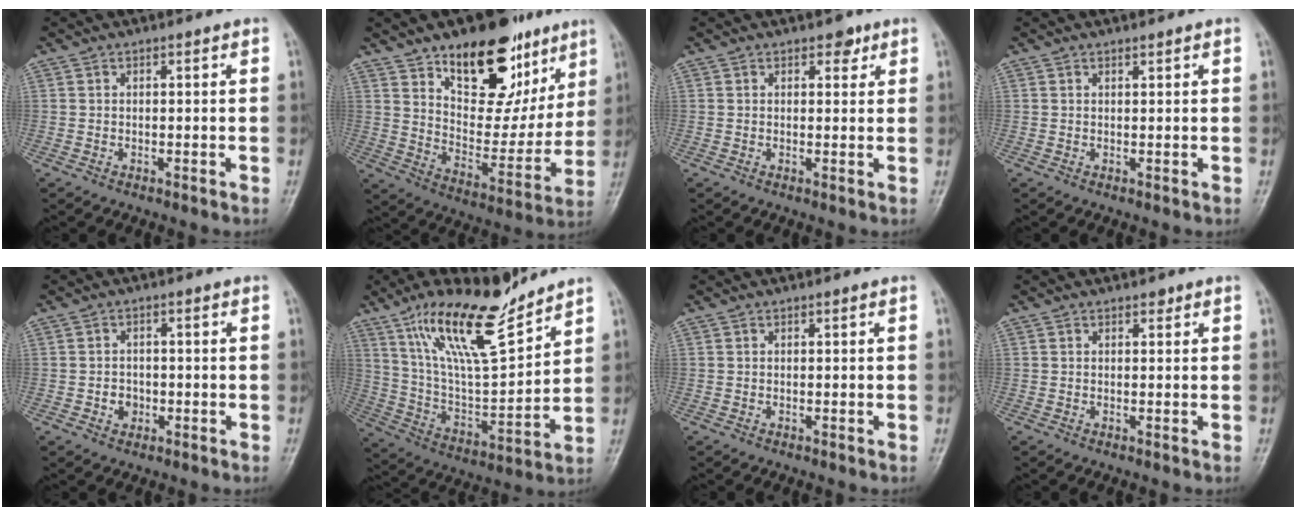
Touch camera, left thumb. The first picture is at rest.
{"total": 23.2, "force": [13.4, 12.3, 14.5], "torque": [-0.156, -0.057, 0.215]}
{"total": 2.3, "force": [1.4, 1.5, 1.1], "torque": [0.001, -0.005, 0.016]}
{"total": 0.5, "force": [0.5, 0.1, 0.2], "torque": [-0.006, -0.004, 0.008]}
{"total": 2.8, "force": [-0.9, 2.4, 1.2], "torque": [-0.003, 0.006, -0.013]}
{"total": 18.8, "force": [13.4, 5.1, 12.2], "torque": [-0.186, -0.069, 0.250]}
{"total": 0.0}
{"total": 0.8, "force": [0.6, 0.5, 0.3], "torque": [0.000, -0.003, 0.005]}